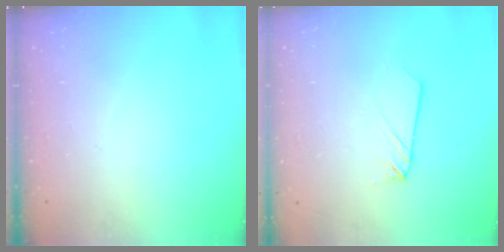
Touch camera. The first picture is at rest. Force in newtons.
{"total": 2.3, "press": 2.3, "slide": 0.1}